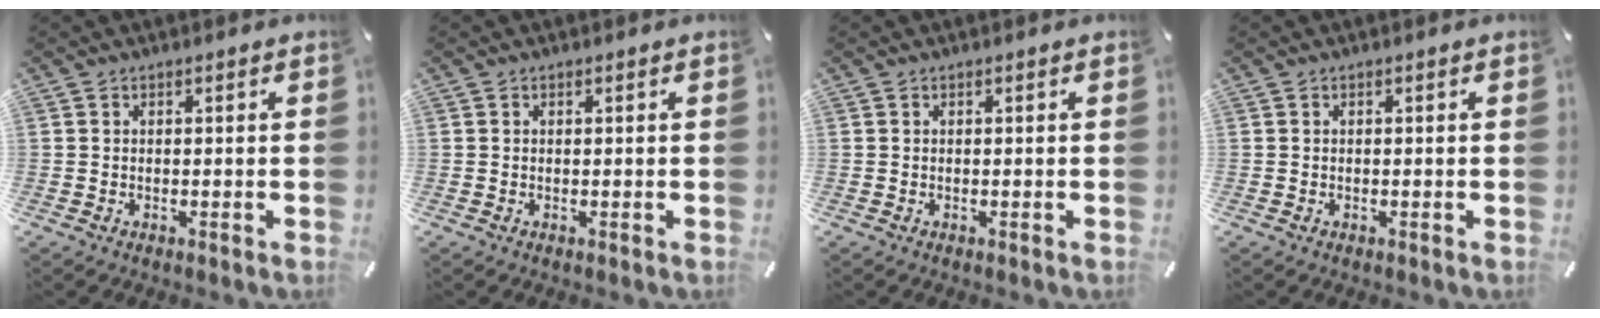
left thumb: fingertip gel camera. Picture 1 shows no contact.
{"total": 0.0}
{"total": 0.0}
{"total": 0.0}